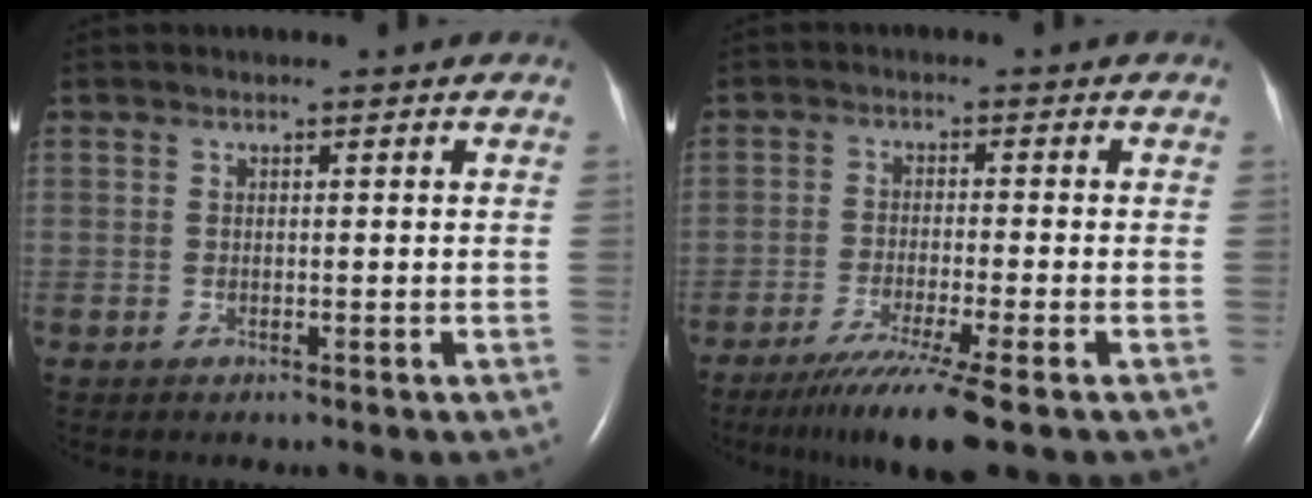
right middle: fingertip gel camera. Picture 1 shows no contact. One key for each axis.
{"total": 8.8, "fx": -6.2, "fy": -1.1, "fz": 6.2, "tx": -0.104, "ty": -0.029, "tz": -0.102}